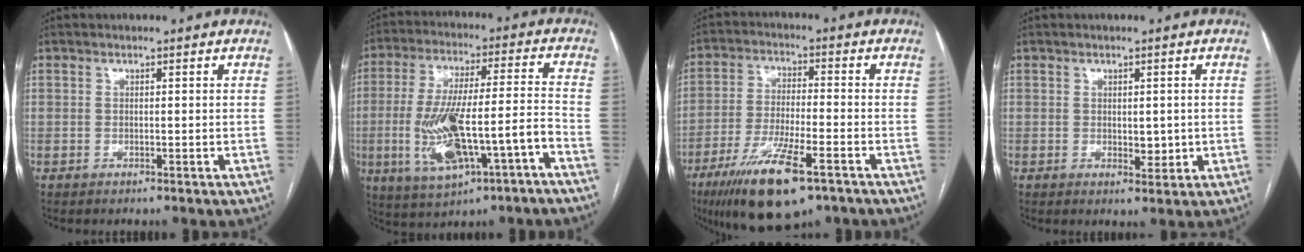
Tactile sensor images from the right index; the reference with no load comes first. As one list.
[{"total": 16.0, "force": [-5.8, 2.9, 14.7], "torque": [-0.286, 0.008, -0.086]}, {"total": 14.2, "force": [-8.5, 2.8, 11.1], "torque": [-0.215, -0.029, -0.144]}, {"total": 2.8, "force": [-0.1, 1.4, 2.4], "torque": [-0.031, -0.005, 0.005]}]